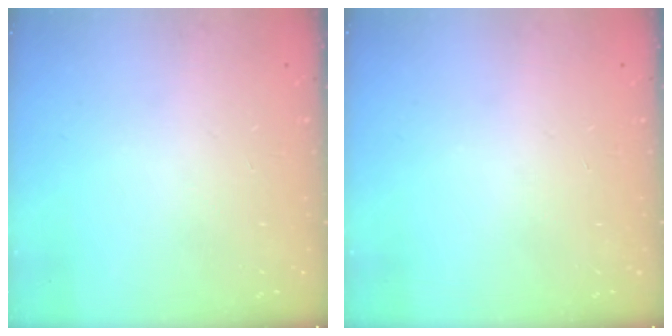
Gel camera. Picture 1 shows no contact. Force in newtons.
{"total": 0.0}